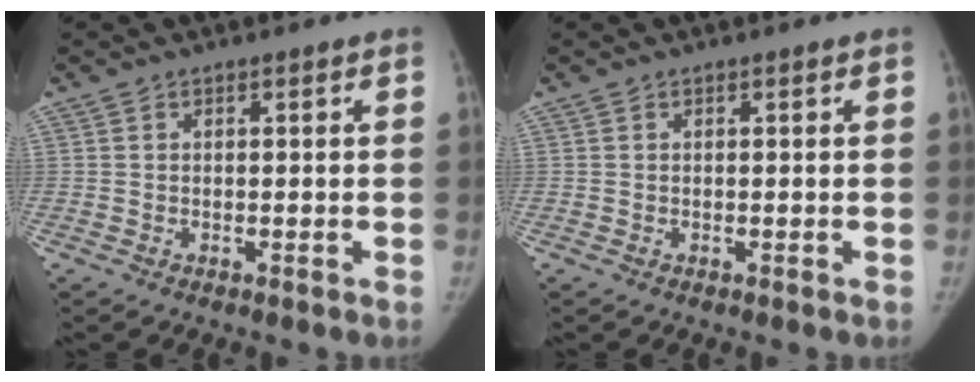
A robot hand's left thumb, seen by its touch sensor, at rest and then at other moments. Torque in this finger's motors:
{"motor_torque": [0.10, -0.03, 0.15, -0.21, 0.02]}